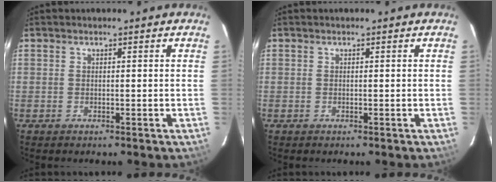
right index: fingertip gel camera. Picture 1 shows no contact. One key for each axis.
{"total": 0.0}